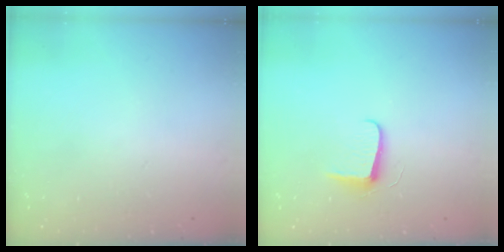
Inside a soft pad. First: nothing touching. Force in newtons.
{"total": 6.2, "press": 6.2, "slide": 0.8}